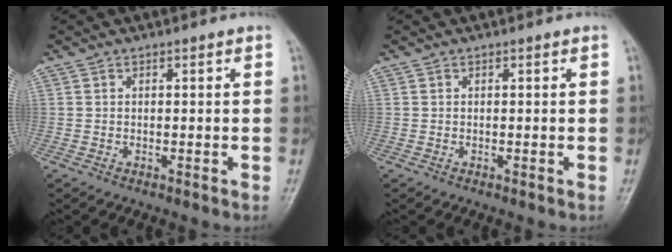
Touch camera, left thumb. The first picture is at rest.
{"total": 0.0}